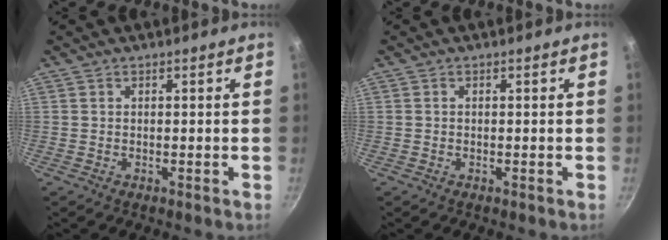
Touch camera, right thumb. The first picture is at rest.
{"total": 0.0}